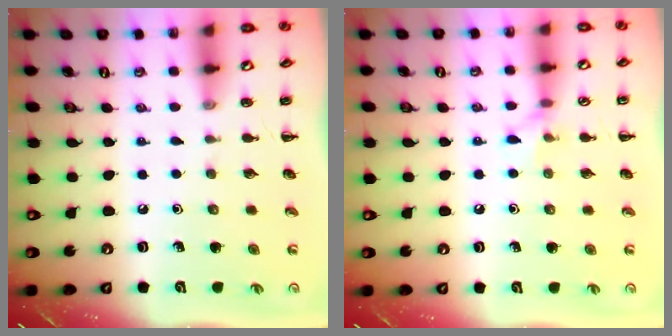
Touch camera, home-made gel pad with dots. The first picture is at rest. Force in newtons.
{"total": 5.6, "press": 5.4, "slide": 1.6}